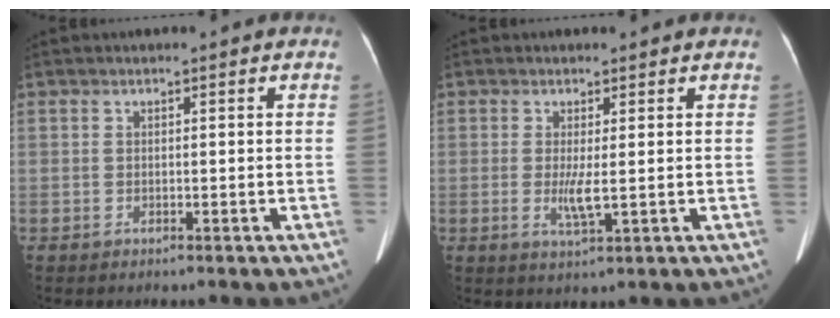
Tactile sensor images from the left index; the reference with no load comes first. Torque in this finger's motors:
{"motor_torque": [0.52, 0.05, 0.23, 0.10]}